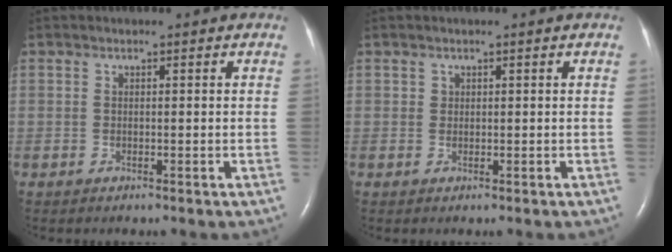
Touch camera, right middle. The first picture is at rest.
{"total": 0.6, "force": [0.3, 0.5, 0.0], "torque": [0.003, 0.001, 0.003]}